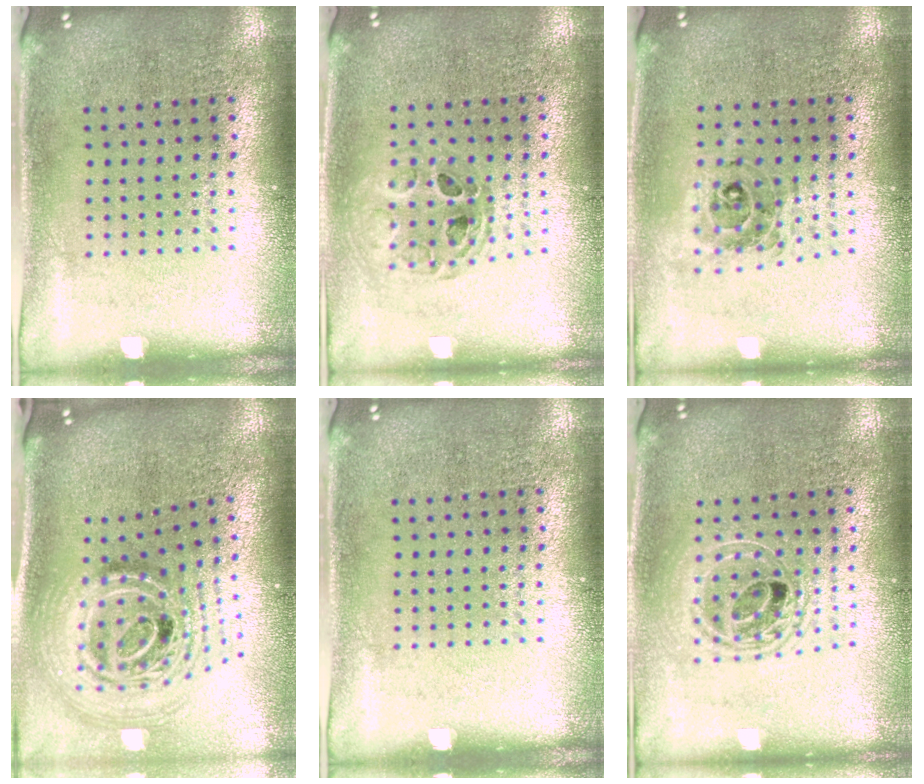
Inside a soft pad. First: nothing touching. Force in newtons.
{"total": 0.8, "press": 0.8, "slide": 0.1}
{"total": 0.7, "press": 0.7, "slide": 0.1}
{"total": 2.7, "press": 1.9, "slide": 1.9}
{"total": 0.0}
{"total": 1.7, "press": 1.4, "slide": 0.9}